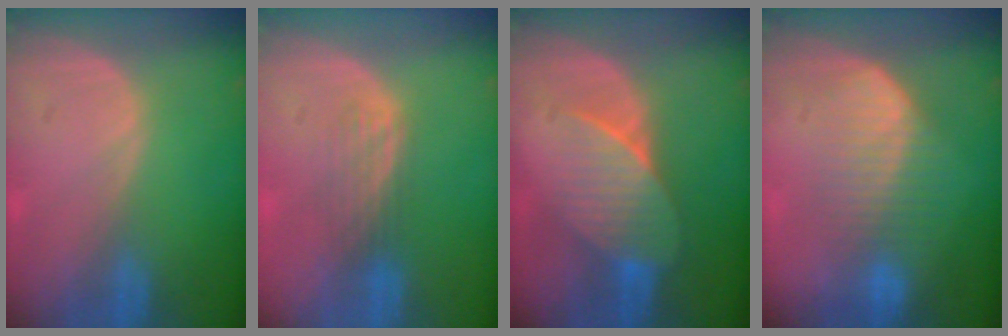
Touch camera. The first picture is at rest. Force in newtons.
{"total": 3.4, "press": 3.0, "slide": 1.6}
{"total": 7.5, "press": 6.9, "slide": 2.8}
{"total": 6.7, "press": 6.6, "slide": 1.4}